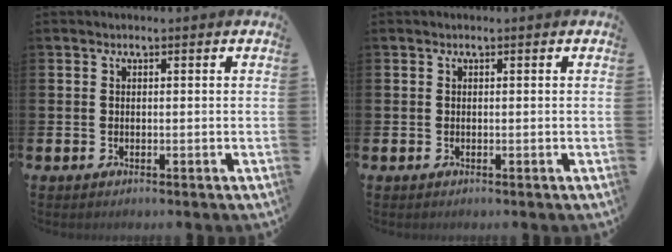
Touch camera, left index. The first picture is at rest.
{"total": 0.0}